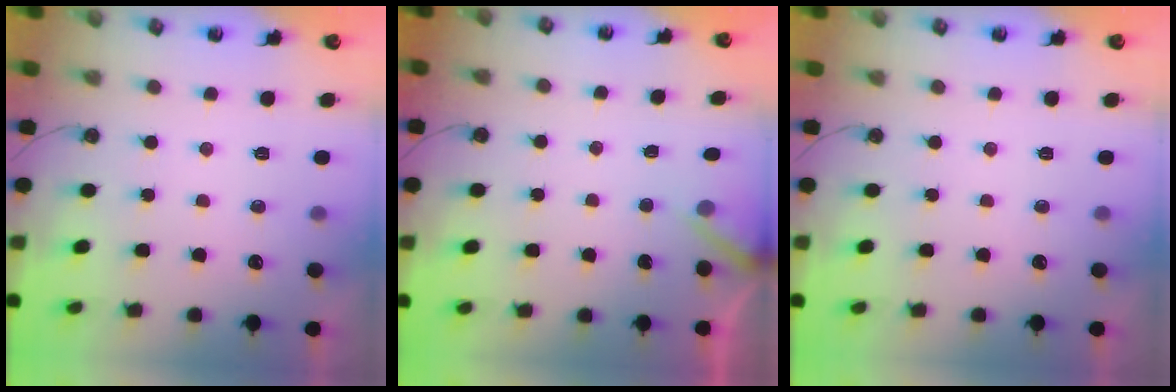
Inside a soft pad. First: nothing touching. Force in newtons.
{"total": 3.6, "press": 3.6, "slide": 0.1}
{"total": 0.0}